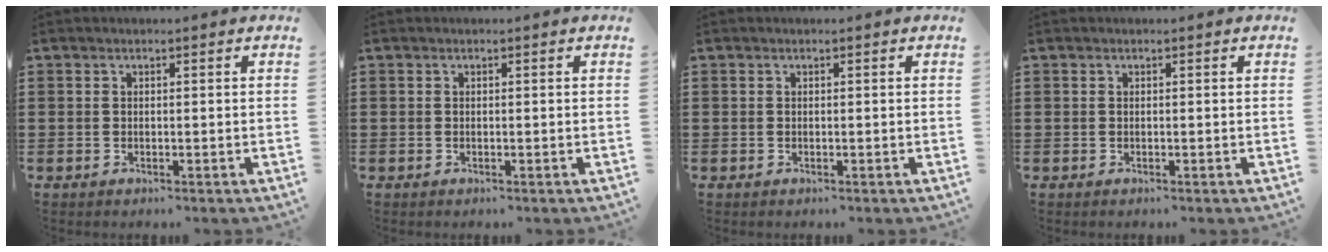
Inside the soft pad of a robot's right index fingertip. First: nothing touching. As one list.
[{"total": 0.0}, {"total": 0.0}, {"total": 0.0}]